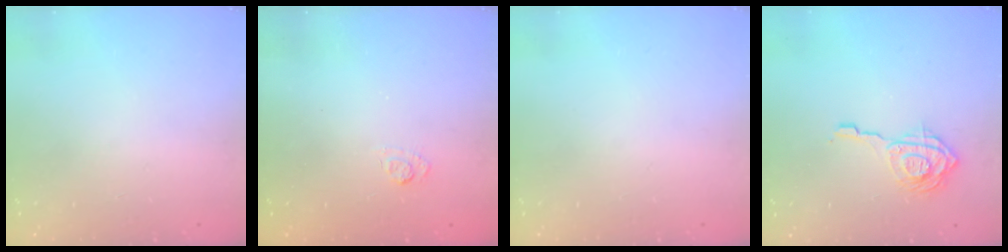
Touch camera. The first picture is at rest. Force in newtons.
{"total": 2.7, "press": 2.3, "slide": 1.5}
{"total": 0.0}
{"total": 11.2, "press": 11.1, "slide": 0.9}